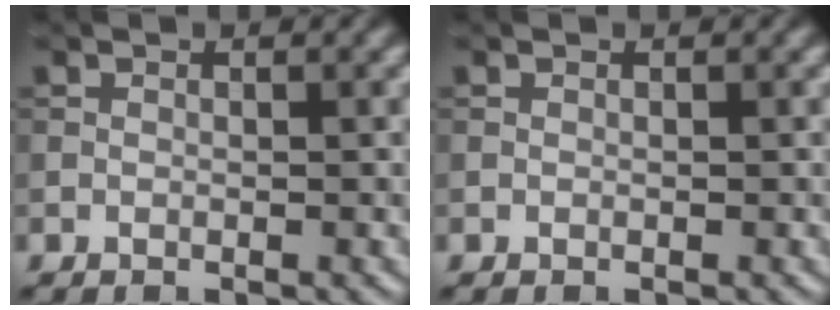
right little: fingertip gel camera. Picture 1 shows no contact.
{"total": 0.0}